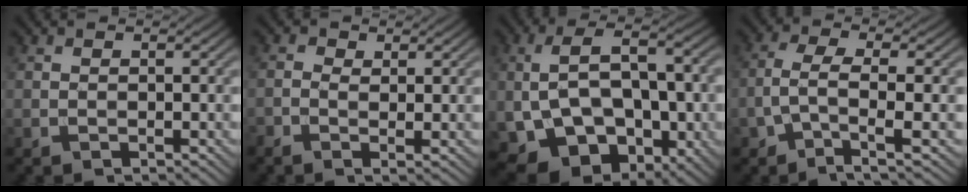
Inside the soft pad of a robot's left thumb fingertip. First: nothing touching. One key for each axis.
{"total": 1.8, "fx": 0.0, "fy": 0.7, "fz": 1.7, "tx": -0.040, "ty": 0.000, "tz": -0.007}
{"total": 13.7, "fx": -2.7, "fy": 8.7, "fz": 10.3, "tx": -0.207, "ty": -0.015, "tz": -0.033}
{"total": 5.0, "fx": -1.8, "fy": 1.5, "fz": 4.4, "tx": -0.095, "ty": 0.004, "tz": -0.044}